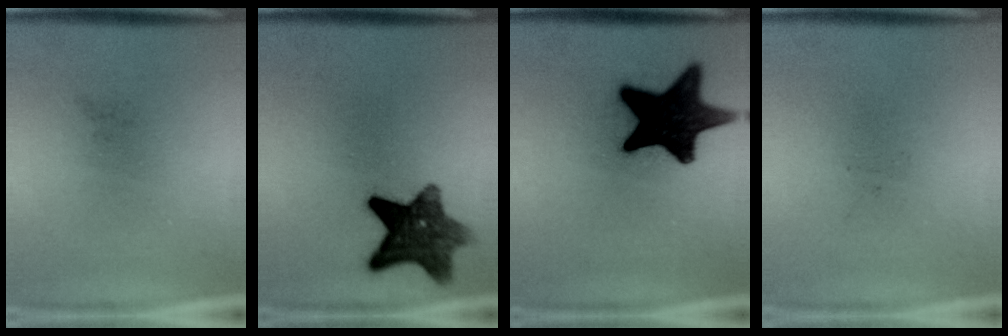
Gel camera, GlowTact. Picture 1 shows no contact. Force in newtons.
{"total": 9.7}
{"total": 15.8}
{"total": 0.0}